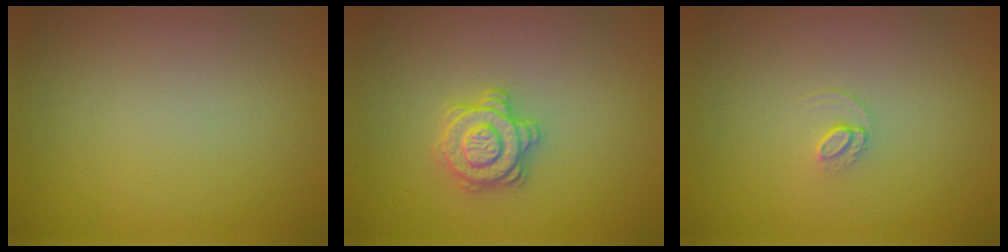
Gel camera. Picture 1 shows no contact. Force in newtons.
{"total": 2.8, "press": 2.7, "slide": 0.7}
{"total": 0.9, "press": 0.4, "slide": 0.8}